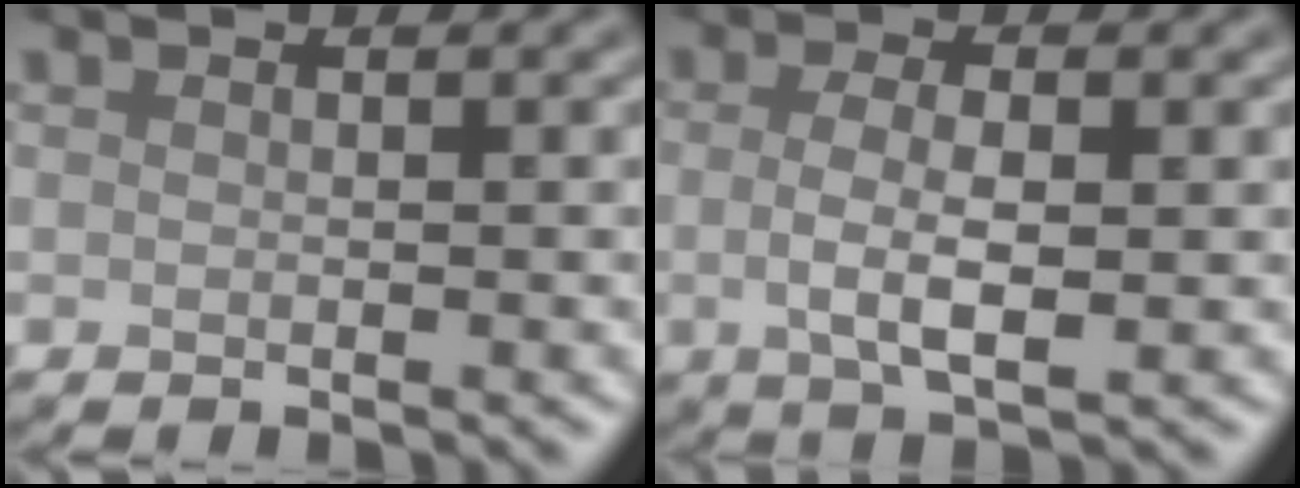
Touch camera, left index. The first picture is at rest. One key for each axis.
{"total": 3.9, "fx": -0.2, "fy": 1.3, "fz": 3.7, "tx": -0.076, "ty": -0.004, "tz": -0.004}